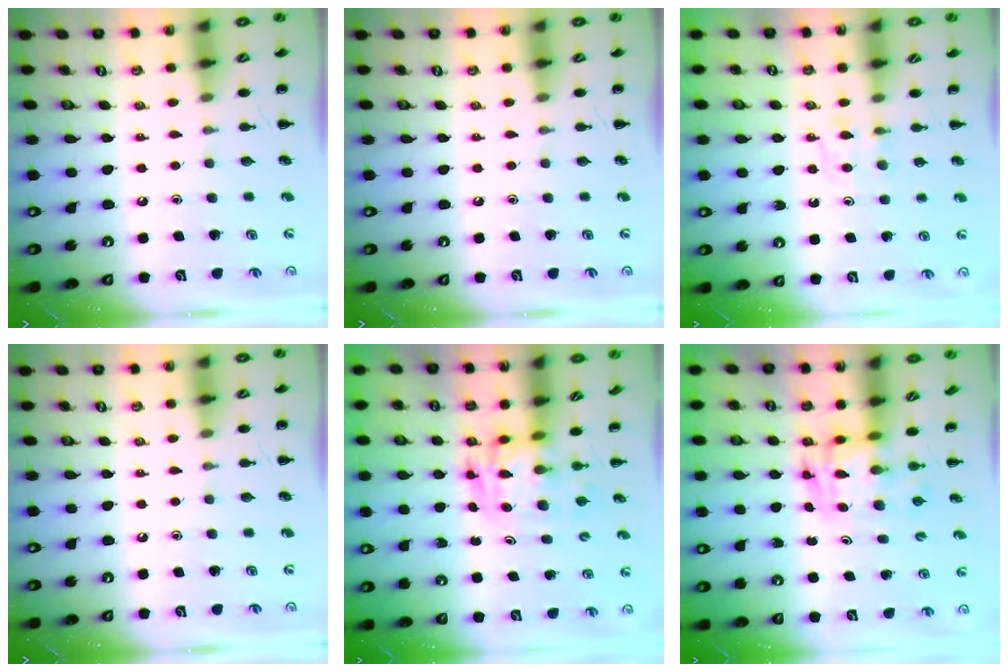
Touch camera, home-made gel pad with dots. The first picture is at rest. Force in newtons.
{"total": 0.0}
{"total": 3.3, "press": 2.9, "slide": 1.6}
{"total": 0.0}
{"total": 3.5, "press": 3.4, "slide": 0.6}
{"total": 3.4, "press": 3.4, "slide": 0.6}